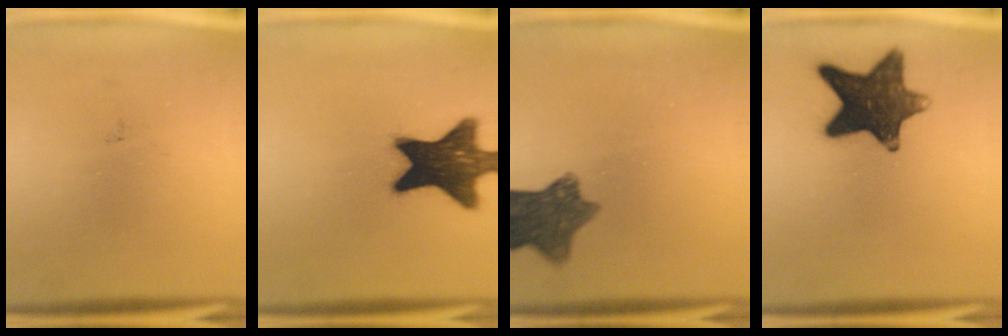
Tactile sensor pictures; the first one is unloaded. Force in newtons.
{"total": 17.8}
{"total": 9.1}
{"total": 13.4}